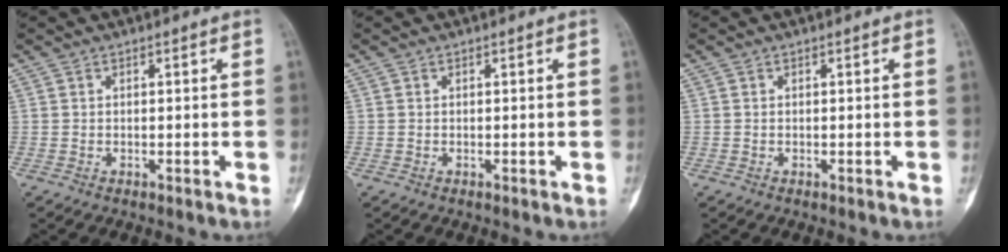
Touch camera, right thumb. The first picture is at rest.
{"total": 0.0}
{"total": 0.0}